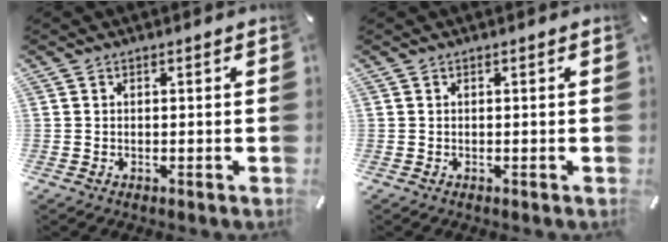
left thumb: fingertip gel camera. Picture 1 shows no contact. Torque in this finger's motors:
{"motor_torque": [0.00, 0.00, 0.00, 0.00, 0.01]}